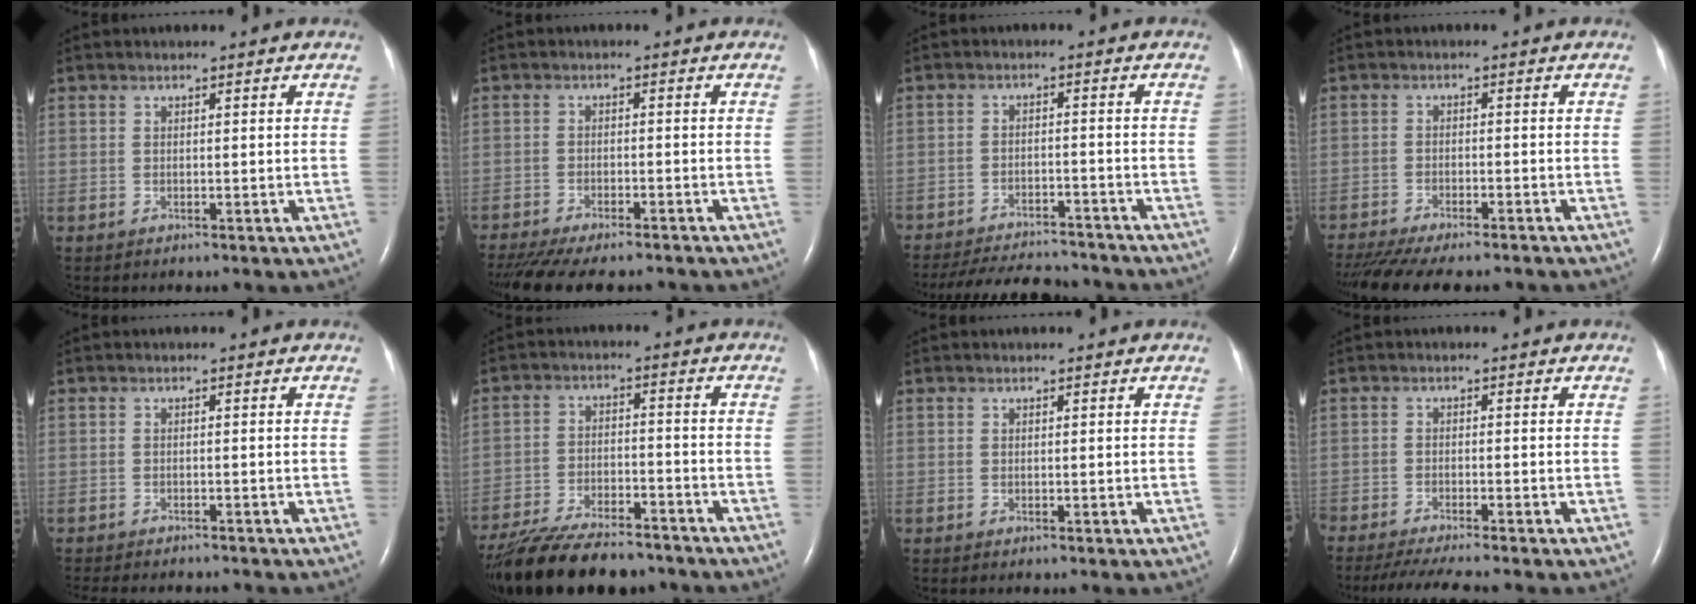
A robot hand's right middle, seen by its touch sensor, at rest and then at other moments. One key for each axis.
{"total": 14.1, "fx": -12.1, "fy": 3.4, "fz": 6.5, "tx": -0.134, "ty": -0.023, "tz": -0.170}
{"total": 13.9, "fx": -12.8, "fy": 3.3, "fz": 4.4, "tx": -0.085, "ty": -0.005, "tz": -0.176}
{"total": 14.5, "fx": -12.4, "fy": 3.0, "fz": 6.7, "tx": -0.136, "ty": -0.024, "tz": -0.179}
{"total": 9.2, "fx": -8.3, "fy": 2.1, "fz": 3.4, "tx": -0.048, "ty": -0.009, "tz": -0.107}
{"total": 18.0, "fx": -15.2, "fy": 4.7, "fz": 8.5, "tx": -0.178, "ty": -0.022, "tz": -0.240}
{"total": 0.0}
{"total": 8.7, "fx": -7.6, "fy": 0.1, "fz": 4.3, "tx": -0.060, "ty": -0.023, "tz": -0.124}